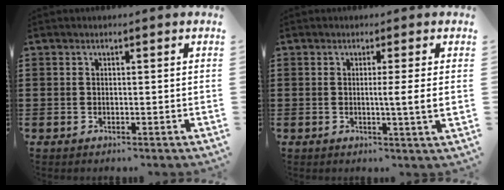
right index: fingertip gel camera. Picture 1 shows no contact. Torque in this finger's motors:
{"motor_torque": [0.74, -0.23, 0.11, 0.10]}